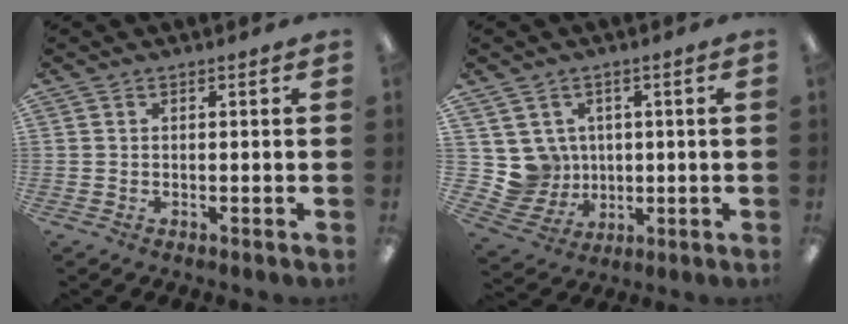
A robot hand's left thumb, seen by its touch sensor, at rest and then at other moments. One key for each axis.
{"total": 7.4, "fx": 2.0, "fy": 7.1, "fz": 0.5, "tx": -0.033, "ty": -0.008, "tz": 0.048}